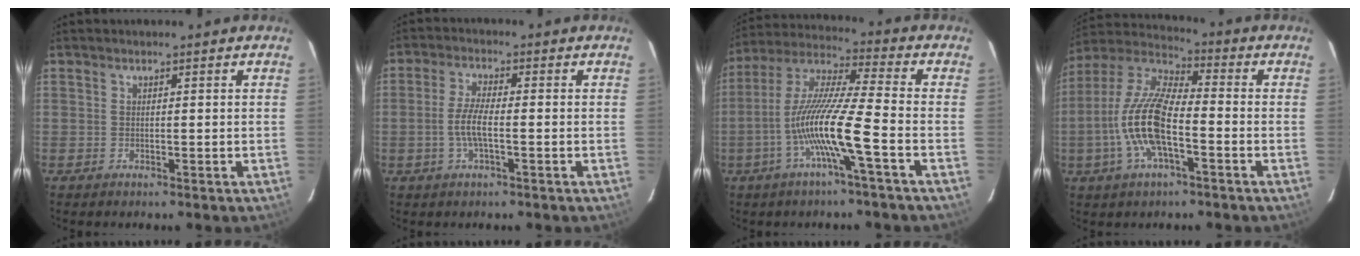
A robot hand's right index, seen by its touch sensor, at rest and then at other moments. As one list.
[{"total": 5.1, "force": [-1.3, 1.1, 4.8], "torque": [-0.098, -0.001, -0.024]}, {"total": 13.1, "force": [-5.0, -0.8, 12.1], "torque": [-0.237, -0.001, -0.101]}, {"total": 14.9, "force": [-4.2, 5.1, 13.4], "torque": [-0.278, 0.001, -0.088]}]